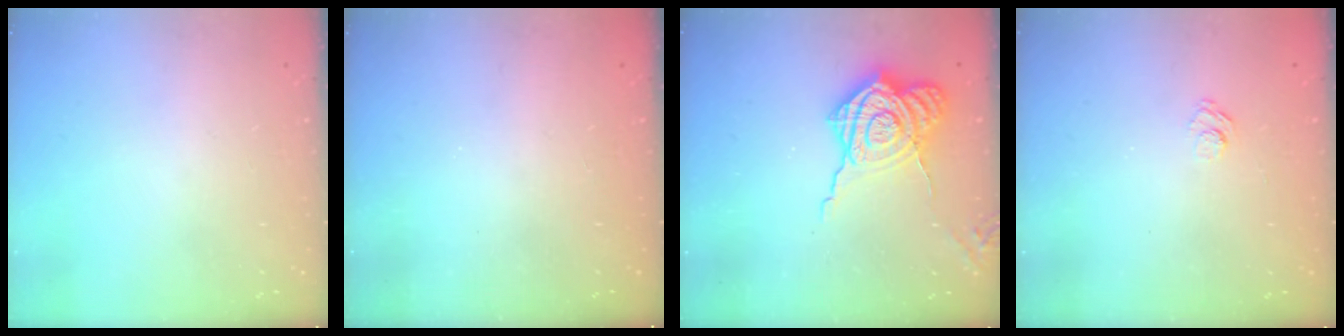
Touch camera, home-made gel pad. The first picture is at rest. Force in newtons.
{"total": 2.4, "press": 2.3, "slide": 0.7}
{"total": 18.2, "press": 18.2, "slide": 1.5}
{"total": 3.1, "press": 2.8, "slide": 1.3}